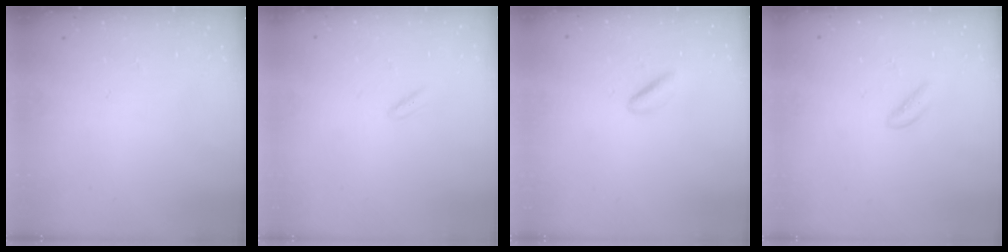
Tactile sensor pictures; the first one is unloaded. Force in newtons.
{"total": 2.0, "press": 1.7, "slide": 0.9}
{"total": 2.6, "press": 2.5, "slide": 0.9}
{"total": 1.6, "press": 1.6, "slide": 0.4}